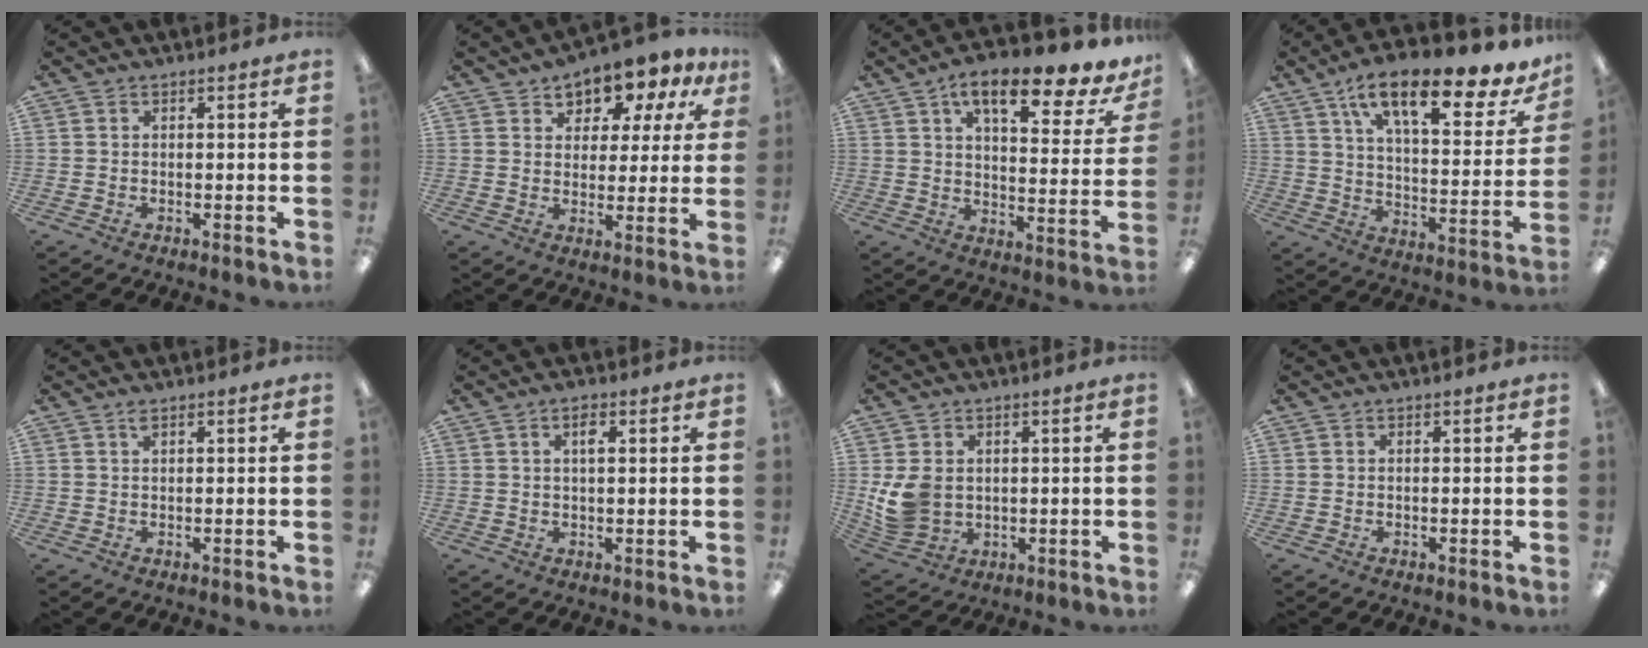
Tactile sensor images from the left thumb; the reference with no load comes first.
{"total": 8.2, "force": [6.4, 4.6, 2.4], "torque": [-0.045, -0.048, 0.115]}
{"total": 13.9, "force": [9.3, 4.5, 9.3], "torque": [-0.138, -0.051, 0.151]}
{"total": 19.5, "force": [12.9, 6.1, 13.2], "torque": [-0.205, -0.077, 0.211]}
{"total": 1.0, "force": [0.7, 0.2, 0.7], "torque": [-0.017, 0.003, 0.012]}
{"total": 2.9, "force": [1.3, 1.0, 2.4], "torque": [-0.035, 0.000, 0.017]}
{"total": 8.0, "force": [0.8, 6.5, 4.6], "torque": [-0.105, 0.000, 0.017]}
{"total": 0.0}